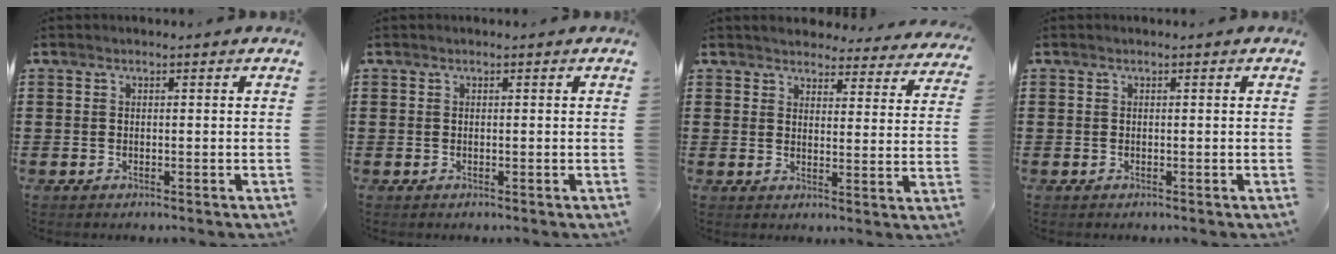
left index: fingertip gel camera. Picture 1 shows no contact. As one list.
[{"total": 0.0}, {"total": 3.8, "force": [3.8, 0.2, 0.3], "torque": [-0.015, -0.025, 0.065]}, {"total": 0.0}]